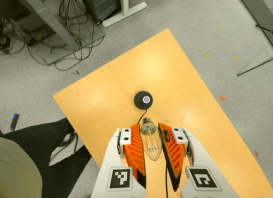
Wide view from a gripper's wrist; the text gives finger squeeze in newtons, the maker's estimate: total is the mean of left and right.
{"total": 19.7, "left": 21.3, "right": 18.1}